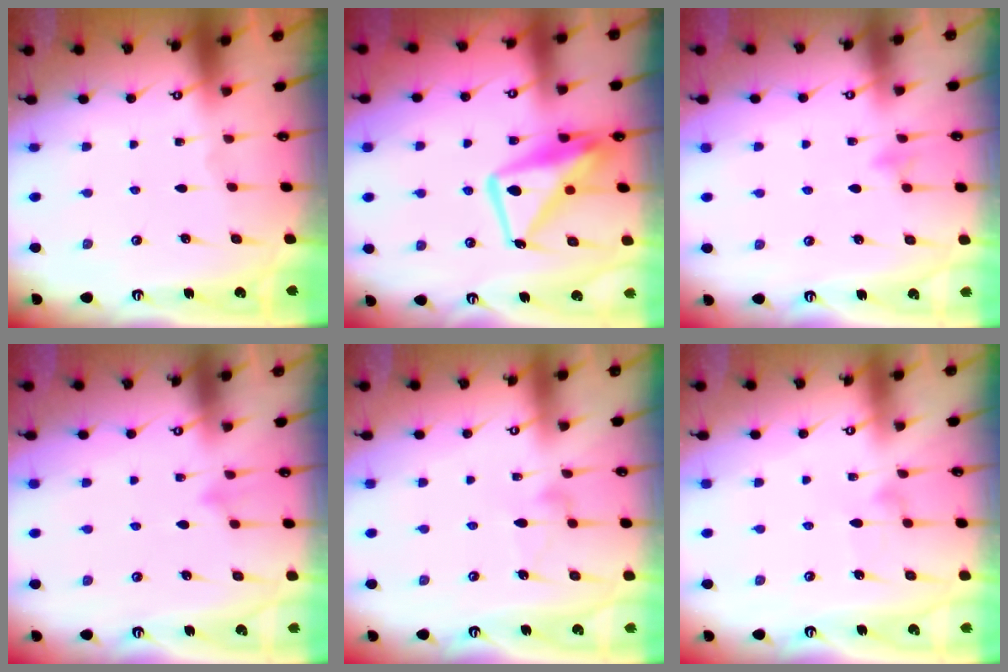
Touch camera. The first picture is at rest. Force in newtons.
{"total": 14.6, "press": 14.5, "slide": 1.3}
{"total": 5.3, "press": 5.1, "slide": 1.3}
{"total": 7.4, "press": 7.4, "slide": 0.6}
{"total": 7.1, "press": 7.1, "slide": 0.3}
{"total": 6.6, "press": 6.6, "slide": 0.4}